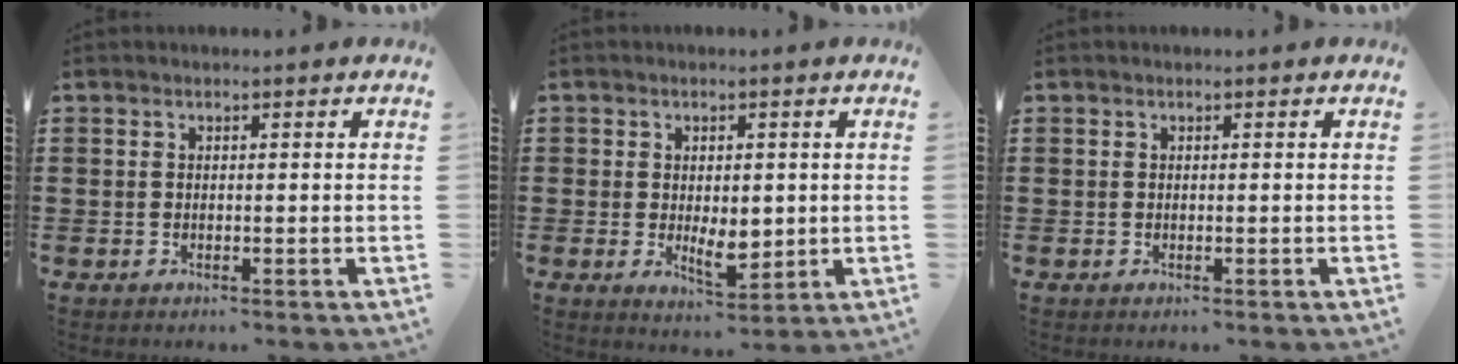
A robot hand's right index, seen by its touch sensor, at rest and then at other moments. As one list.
[{"total": 4.6, "force": [-0.1, 2.8, 3.7], "torque": [-0.056, 0.001, -0.003]}, {"total": 0.0}]